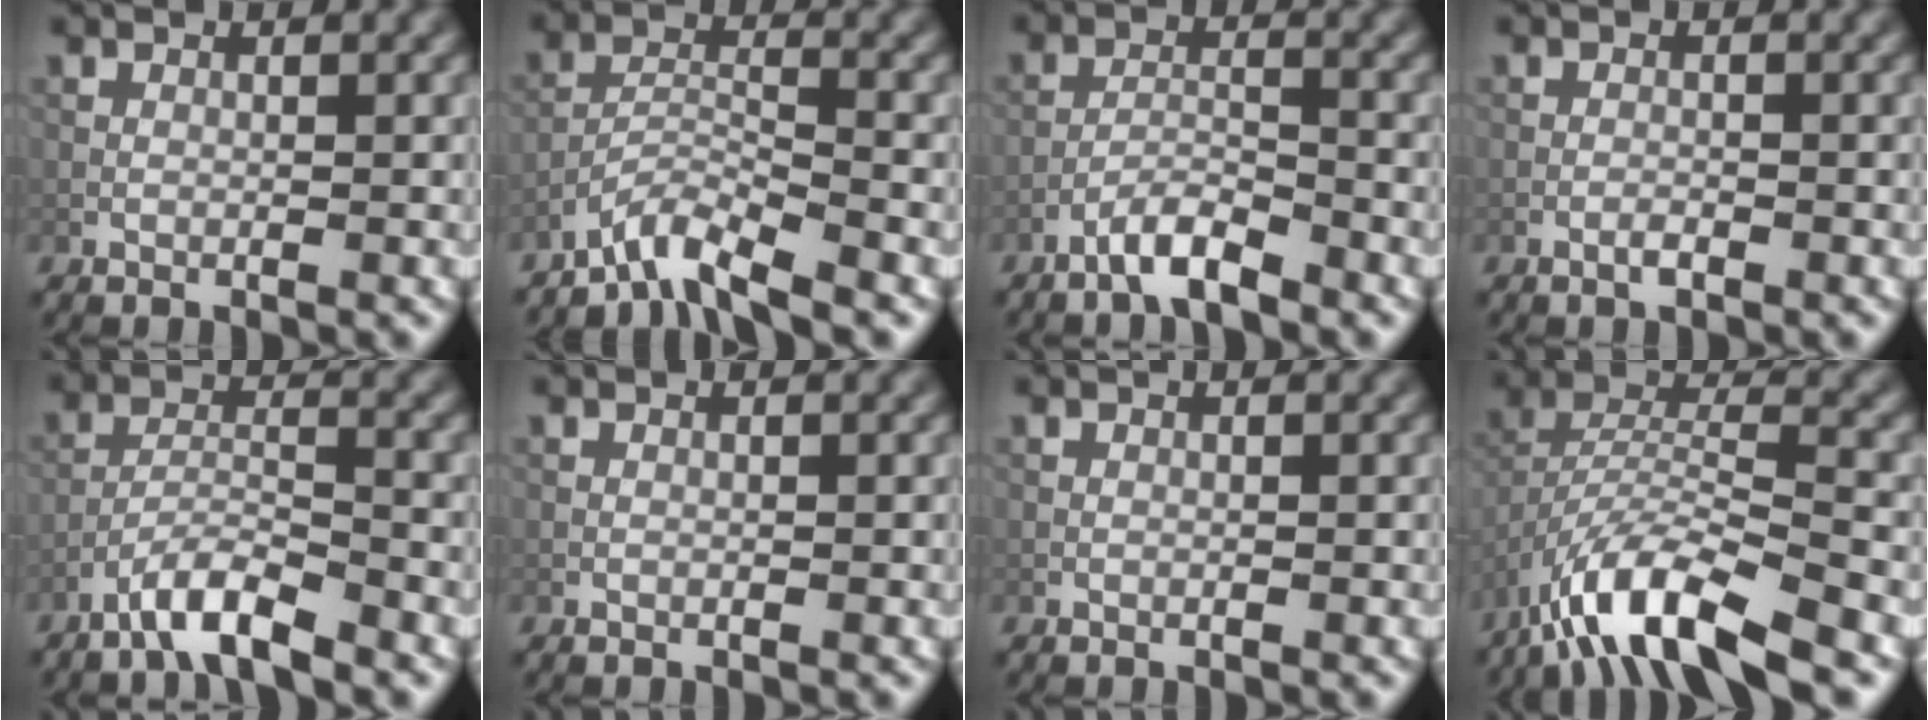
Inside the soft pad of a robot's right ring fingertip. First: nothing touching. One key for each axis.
{"total": 4.0, "fx": -3.6, "fy": 0.2, "fz": 1.8, "tx": -0.031, "ty": 0.004, "tz": -0.081}
{"total": 3.3, "fx": -2.6, "fy": 0.5, "fz": 2.0, "tx": -0.036, "ty": 0.008, "tz": -0.054}
{"total": 0.9, "fx": -0.6, "fy": 0.2, "fz": 0.6, "tx": -0.012, "ty": 0.002, "tz": -0.012}
{"total": 4.4, "fx": -3.4, "fy": 0.7, "fz": 2.7, "tx": -0.049, "ty": 0.006, "tz": -0.071}
{"total": 0.0}
{"total": 0.0}
{"total": 10.4, "fx": -7.3, "fy": 2.7, "fz": 6.8, "tx": -0.118, "ty": 0.003, "tz": -0.145}